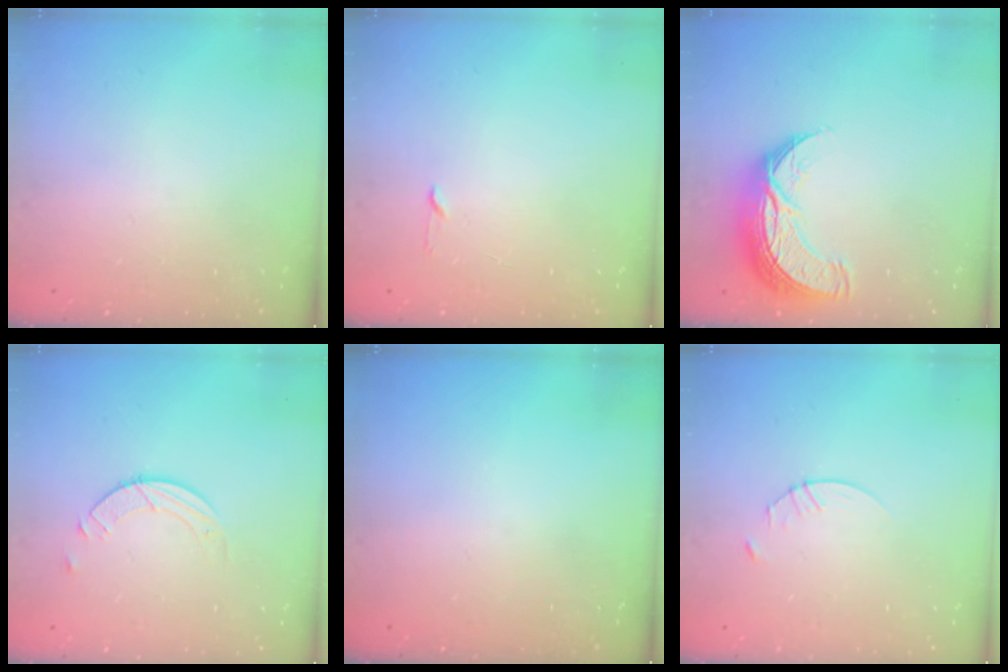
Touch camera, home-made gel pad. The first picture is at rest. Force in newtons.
{"total": 2.3, "press": 2.2, "slide": 0.3}
{"total": 10.8, "press": 10.7, "slide": 1.0}
{"total": 3.8, "press": 3.7, "slide": 0.4}
{"total": 0.0}
{"total": 2.9, "press": 2.9, "slide": 0.4}